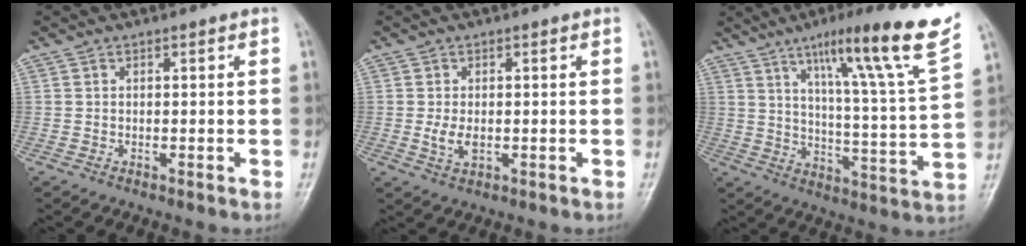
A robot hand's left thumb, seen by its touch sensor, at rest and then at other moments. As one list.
[{"total": 3.0, "force": [-0.1, 1.8, 2.5], "torque": [-0.050, -0.008, -0.001]}, {"total": 20.3, "force": [12.4, 0.6, 16.1], "torque": [-0.220, -0.056, 0.180]}]